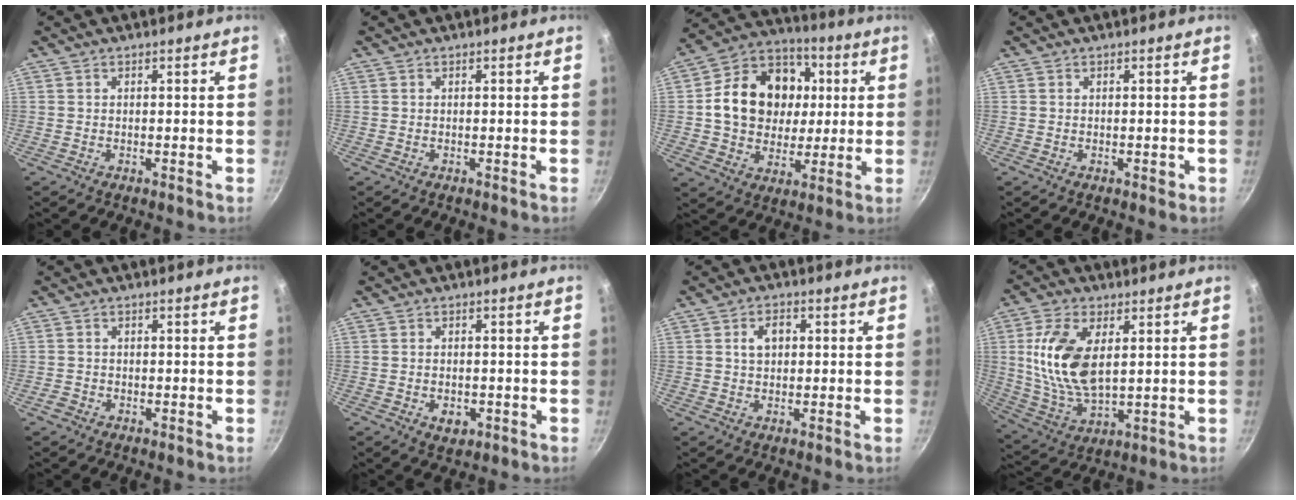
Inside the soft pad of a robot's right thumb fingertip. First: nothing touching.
{"total": 0.0}
{"total": 19.3, "force": [2.5, 15.6, 11.1], "torque": [-0.162, 0.022, 0.037]}
{"total": 1.1, "force": [-0.2, 0.7, 0.8], "torque": [-0.008, 0.001, -0.003]}
{"total": 1.7, "force": [-0.9, 1.3, 0.5], "torque": [-0.007, 0.006, -0.015]}
{"total": 3.6, "force": [-1.1, 2.5, 2.4], "torque": [-0.033, 0.003, -0.011]}
{"total": 4.0, "force": [0.7, 2.9, 2.7], "torque": [-0.029, 0.009, 0.010]}
{"total": 14.7, "force": [3.2, 7.9, 12.0], "torque": [-0.228, -0.014, 0.070]}